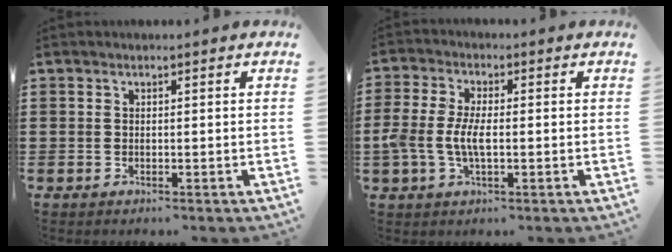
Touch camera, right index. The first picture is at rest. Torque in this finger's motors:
{"motor_torque": [0.34, -0.04, 0.24, 0.17]}